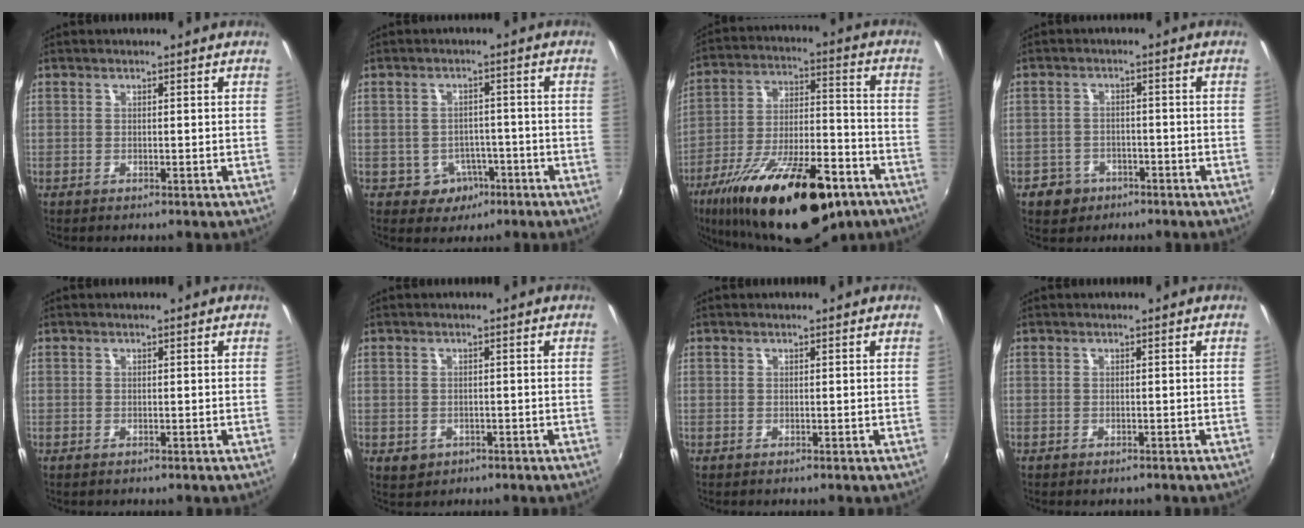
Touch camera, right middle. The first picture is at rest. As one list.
[{"total": 5.0, "force": [-2.5, 4.3, 1.1], "torque": [-0.033, 0.009, -0.025]}, {"total": 26.6, "force": [-16.9, 9.4, 18.3], "torque": [-0.321, -0.033, -0.257]}, {"total": 5.6, "force": [-3.4, 4.3, 1.2], "torque": [-0.048, 0.006, -0.050]}, {"total": 0.0}, {"total": 3.2, "force": [-1.2, 2.7, 1.3], "torque": [-0.030, -0.006, -0.011]}, {"total": 0.0}, {"total": 0.9, "force": [-0.7, 0.4, 0.3], "torque": [-0.008, -0.003, -0.012]}]